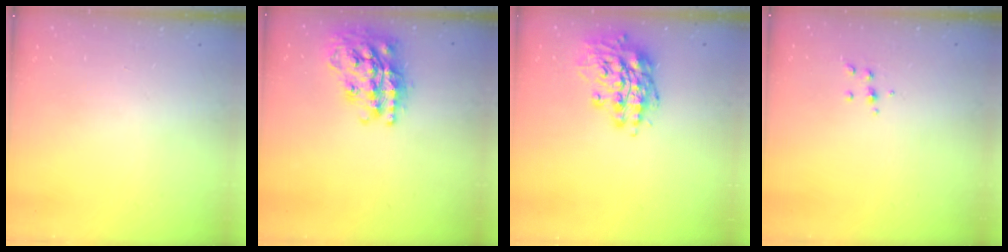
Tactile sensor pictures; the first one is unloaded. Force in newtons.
{"total": 22.9, "press": 22.9, "slide": 1.8}
{"total": 16.0, "press": 15.8, "slide": 2.7}
{"total": 4.8, "press": 4.8, "slide": 0.5}